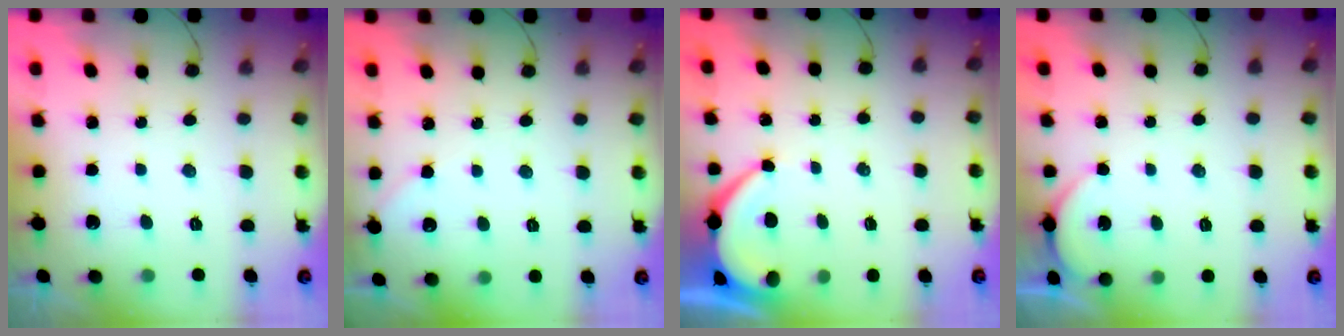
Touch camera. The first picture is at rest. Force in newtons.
{"total": 2.2, "press": 2.1, "slide": 0.3}
{"total": 4.5, "press": 4.5, "slide": 0.5}
{"total": 2.6, "press": 2.5, "slide": 0.5}